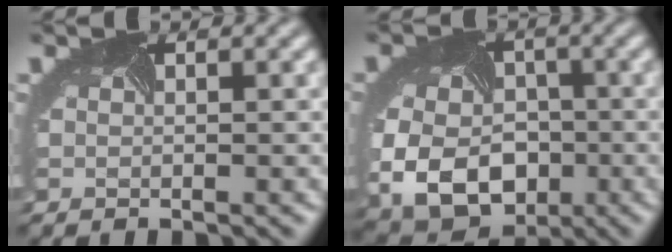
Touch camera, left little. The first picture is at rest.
{"total": 11.3, "force": [-2.9, 8.5, 6.9], "torque": [-0.130, -0.043, -0.034]}